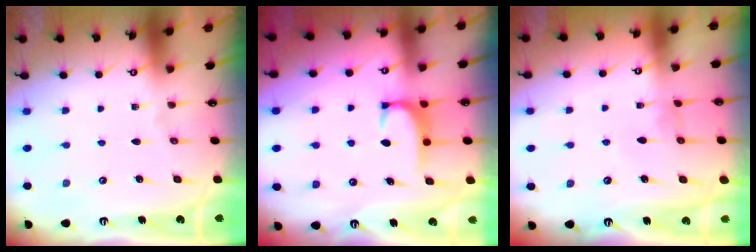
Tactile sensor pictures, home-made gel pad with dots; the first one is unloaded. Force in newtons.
{"total": 1.8, "press": 1.8, "slide": 0.5}
{"total": 0.8, "press": 0.6, "slide": 0.5}